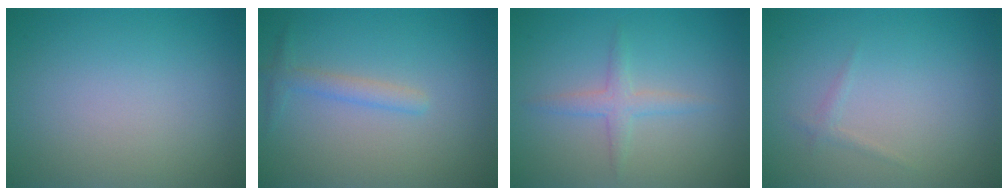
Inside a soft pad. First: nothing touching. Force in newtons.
{"total": 1.6, "press": 1.6, "slide": 0.1}
{"total": 1.8, "press": 1.8, "slide": 0.1}
{"total": 0.6, "press": 0.6, "slide": 0.1}